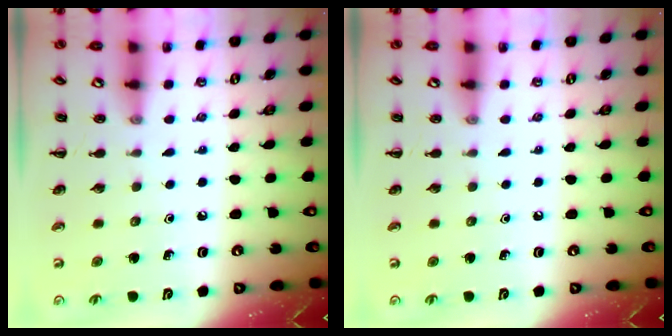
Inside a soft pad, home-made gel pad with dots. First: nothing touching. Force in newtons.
{"total": 0.0}